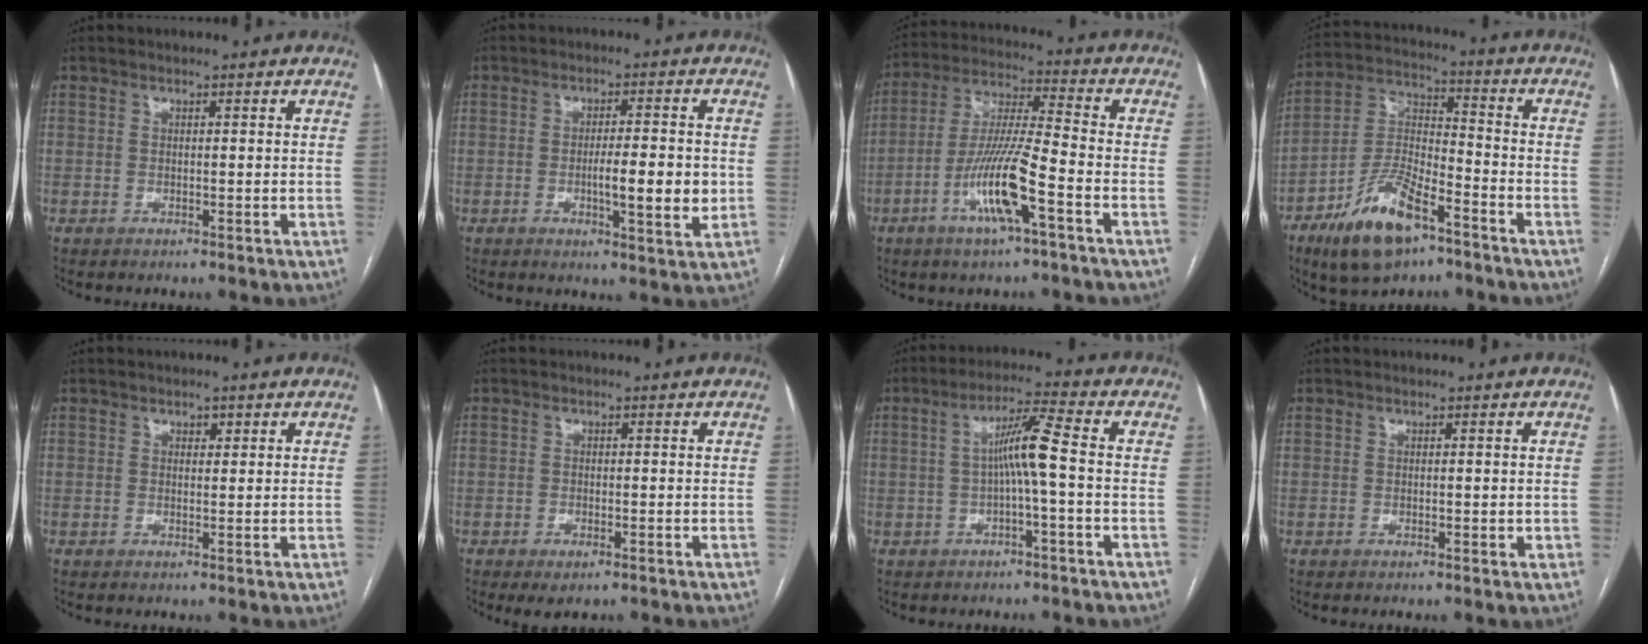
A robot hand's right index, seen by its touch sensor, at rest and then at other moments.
{"total": 7.0, "force": [-1.0, 1.0, 6.8], "torque": [-0.104, -0.007, -0.016]}
{"total": 12.2, "force": [-5.1, 0.5, 11.1], "torque": [-0.221, -0.003, -0.099]}
{"total": 13.7, "force": [-8.3, 4.6, 9.9], "torque": [-0.205, -0.008, -0.148]}
{"total": 1.2, "force": [0.6, 0.8, 0.6], "torque": [-0.007, 0.001, 0.008]}
{"total": 2.4, "force": [-1.3, 1.1, 1.6], "torque": [-0.024, -0.002, -0.010]}
{"total": 6.4, "force": [-0.4, -0.3, 6.4], "torque": [-0.113, 0.020, -0.007]}
{"total": 0.7, "force": [0.0, 0.4, 0.6], "torque": [-0.007, -0.001, 0.002]}